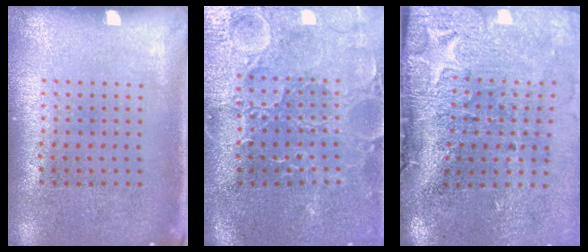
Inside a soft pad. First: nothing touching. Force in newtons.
{"total": 3.8, "press": 3.7, "slide": 0.8}
{"total": 4.9, "press": 3.8, "slide": 3.1}